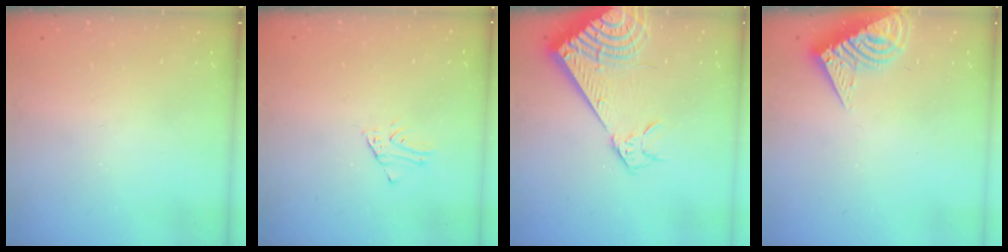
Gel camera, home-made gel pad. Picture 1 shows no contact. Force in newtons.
{"total": 1.7, "press": 1.7, "slide": 0.2}
{"total": 13.8, "press": 13.5, "slide": 2.7}
{"total": 10.8, "press": 10.7, "slide": 0.9}